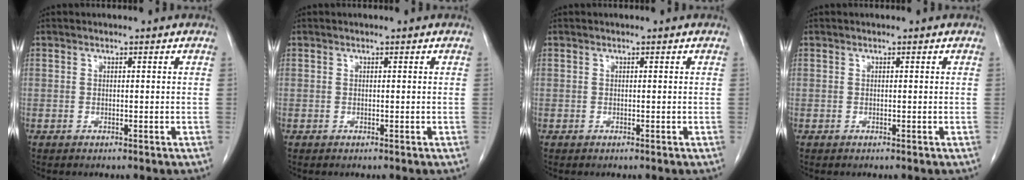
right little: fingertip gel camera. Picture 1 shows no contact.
{"total": 0.0}
{"total": 0.0}
{"total": 0.0}